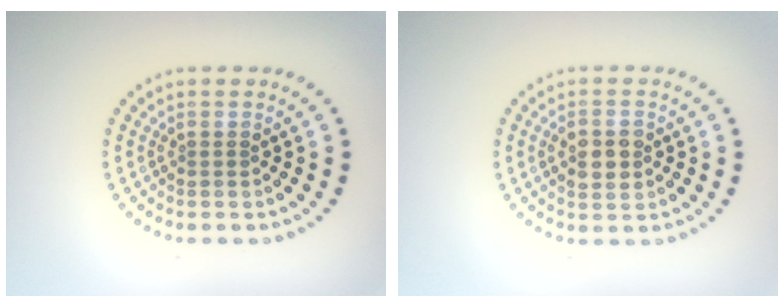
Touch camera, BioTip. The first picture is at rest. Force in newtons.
{"total": 2.8, "press": 2.8, "slide": 0.2}